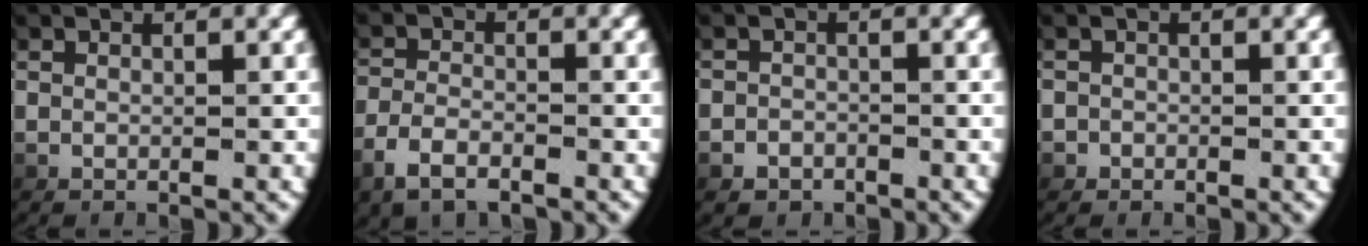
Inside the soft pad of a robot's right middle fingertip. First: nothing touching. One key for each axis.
{"total": 2.6, "fx": -1.9, "fy": 0.9, "fz": 1.5, "tx": -0.037, "ty": -0.004, "tz": -0.029}
{"total": 1.7, "fx": -1.4, "fy": 1.0, "fz": -0.1, "tx": 0.003, "ty": -0.006, "tz": -0.022}
{"total": 0.9, "fx": -0.6, "fy": 0.5, "fz": -0.3, "tx": 0.005, "ty": -0.005, "tz": -0.009}